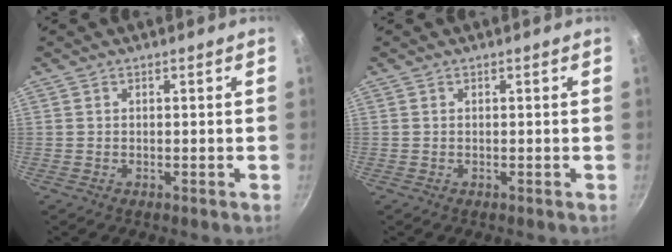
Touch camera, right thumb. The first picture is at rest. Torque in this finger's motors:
{"motor_torque": [-0.09, 0.18, 0.25, -0.08, -0.03]}